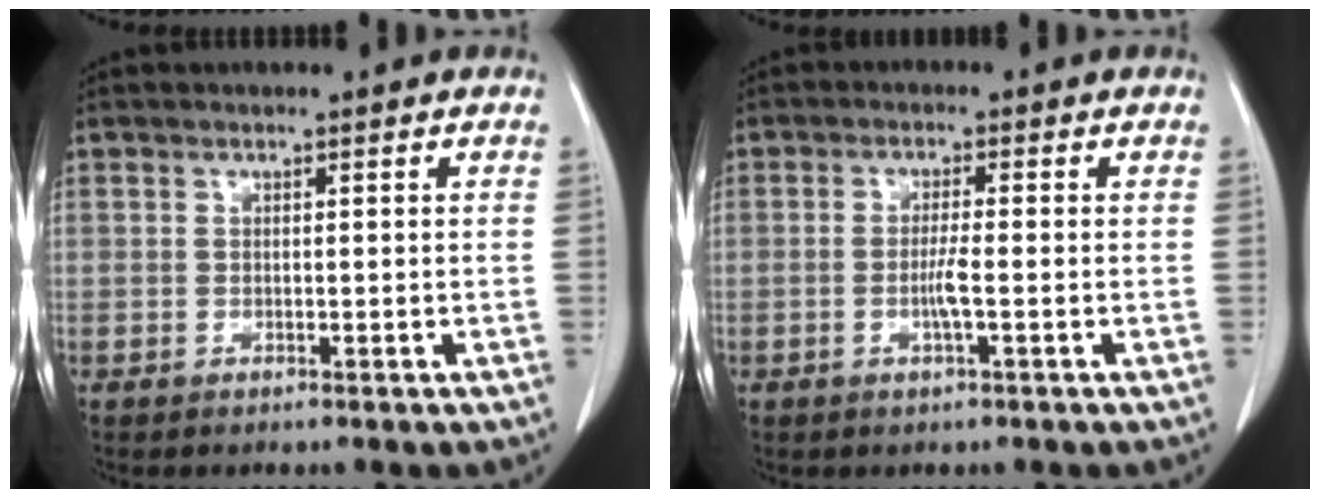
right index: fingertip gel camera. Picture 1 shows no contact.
{"total": 3.1, "force": [-0.8, 0.1, 2.9], "torque": [-0.058, -0.003, -0.016]}